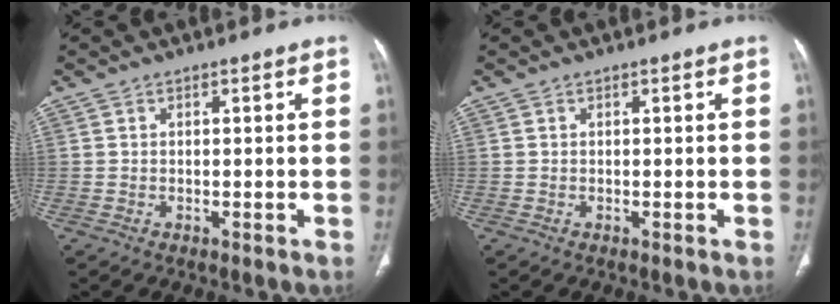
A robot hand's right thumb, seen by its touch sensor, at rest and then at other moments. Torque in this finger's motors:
{"motor_torque": [0.05, -0.11, 0.21, 0.10, 0.04]}